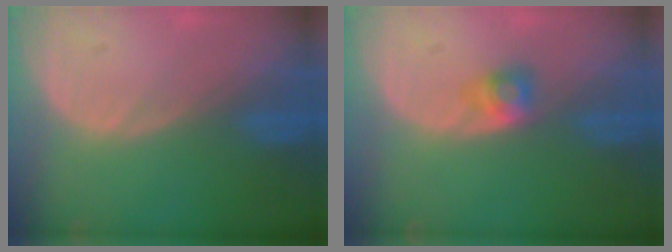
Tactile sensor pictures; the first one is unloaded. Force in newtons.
{"total": 2.7, "press": 2.4, "slide": 1.1}